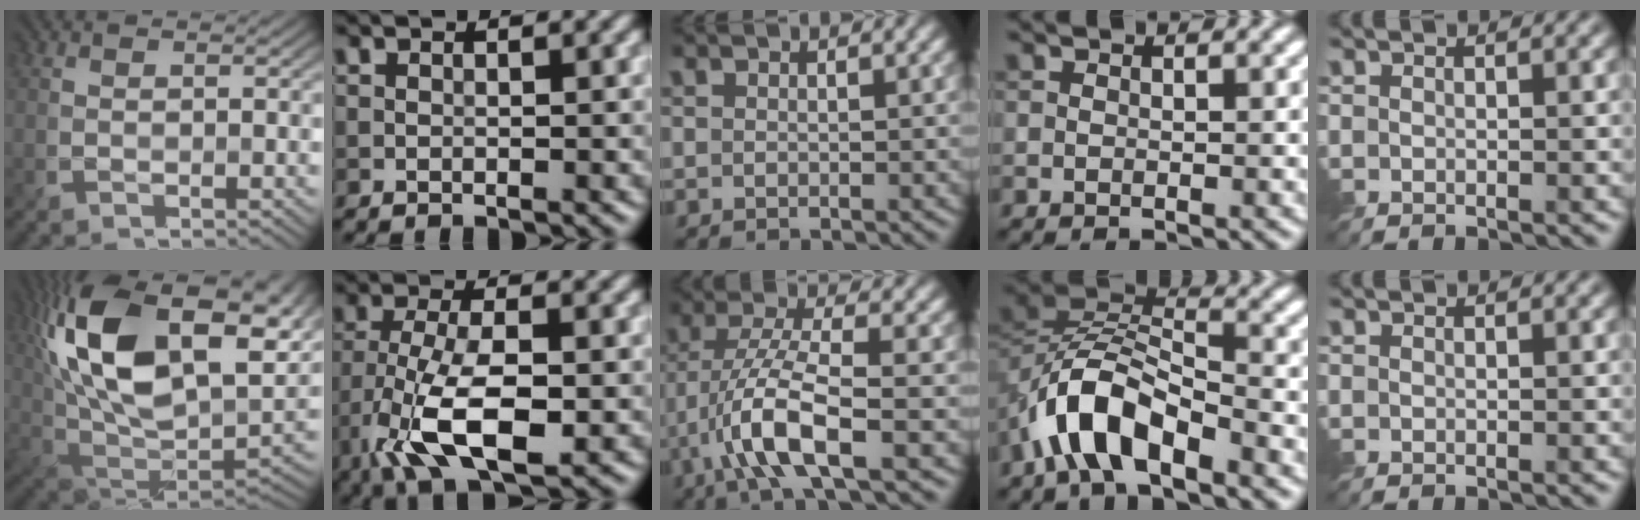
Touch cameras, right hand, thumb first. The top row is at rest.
{"thumb": {"total": 21.4, "force": [7.2, 12.5, 15.8], "torque": [-0.340, 0.019, 0.135]}, "index": {"total": 9.1, "force": [-3.5, 3.6, 7.6], "torque": [-0.163, -0.004, -0.066]}, "middle": {"total": 6.6, "force": [-2.7, 1.7, 5.8], "torque": [-0.114, 0.005, -0.059]}, "ring": {"total": 7.0, "force": [-4.2, 3.1, 4.7], "torque": [-0.083, 0.006, -0.086]}}